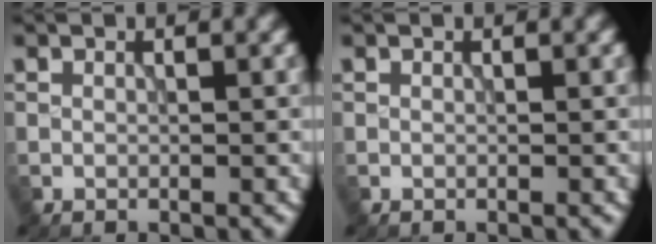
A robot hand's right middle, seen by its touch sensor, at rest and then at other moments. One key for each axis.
{"total": 0.0}